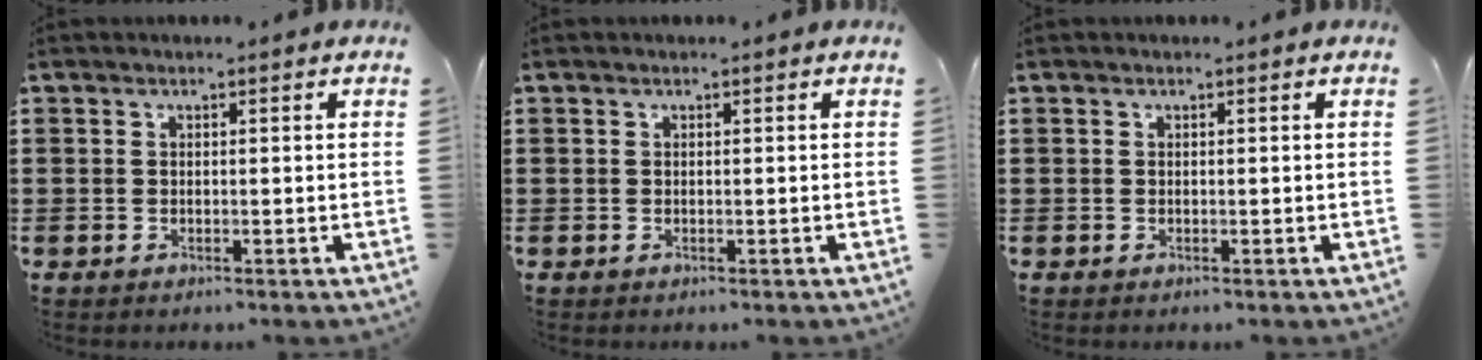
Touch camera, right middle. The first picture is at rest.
{"total": 0.0}
{"total": 0.0}